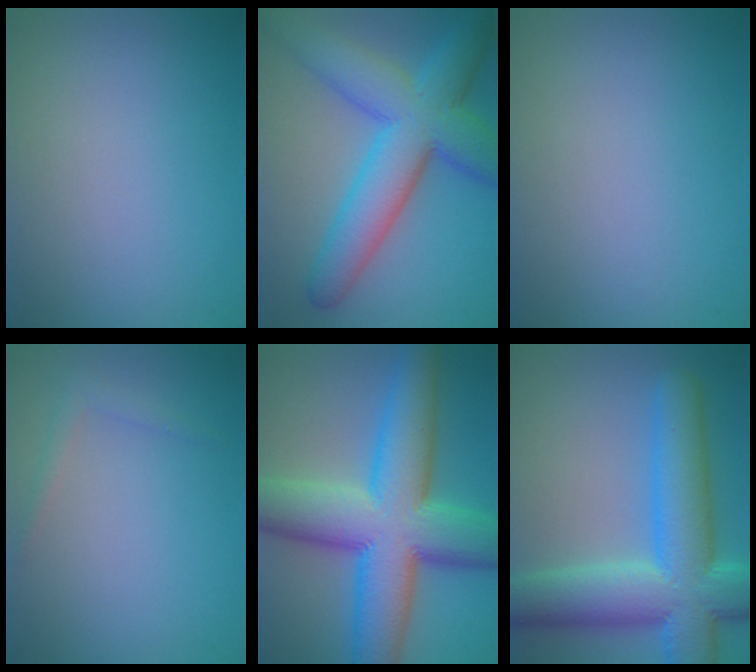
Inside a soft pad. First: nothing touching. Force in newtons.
{"total": 9.5, "press": 9.5, "slide": 0.2}
{"total": 0.0}
{"total": 1.1, "press": 1.1, "slide": 0.1}
{"total": 13.3, "press": 13.3, "slide": 0.4}
{"total": 11.1, "press": 11.1, "slide": 0.4}